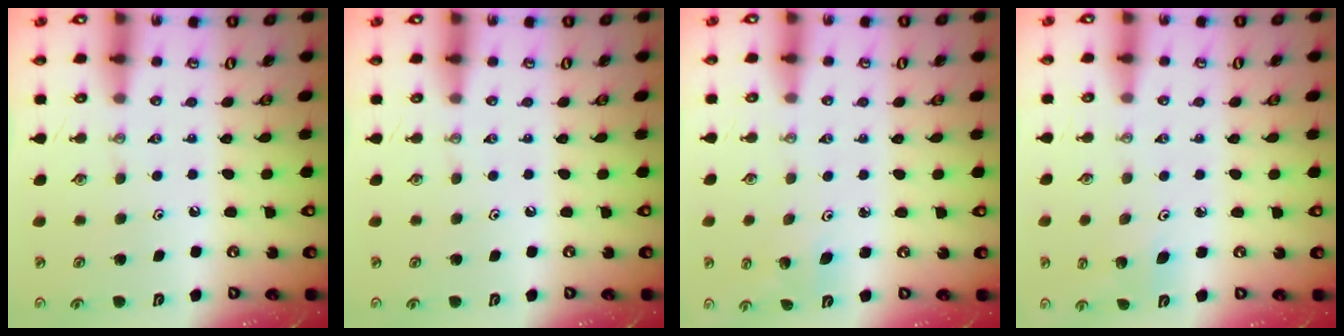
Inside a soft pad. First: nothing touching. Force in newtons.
{"total": 0.0}
{"total": 3.5, "press": 3.2, "slide": 1.4}
{"total": 5.7, "press": 5.5, "slide": 1.2}